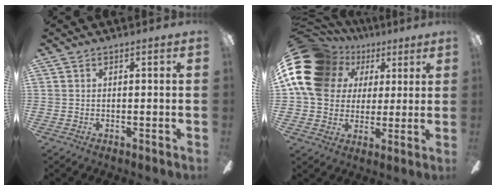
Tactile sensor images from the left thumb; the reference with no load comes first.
{"total": 19.0, "force": [5.1, 15.7, 9.4], "torque": [-0.186, -0.011, 0.097]}